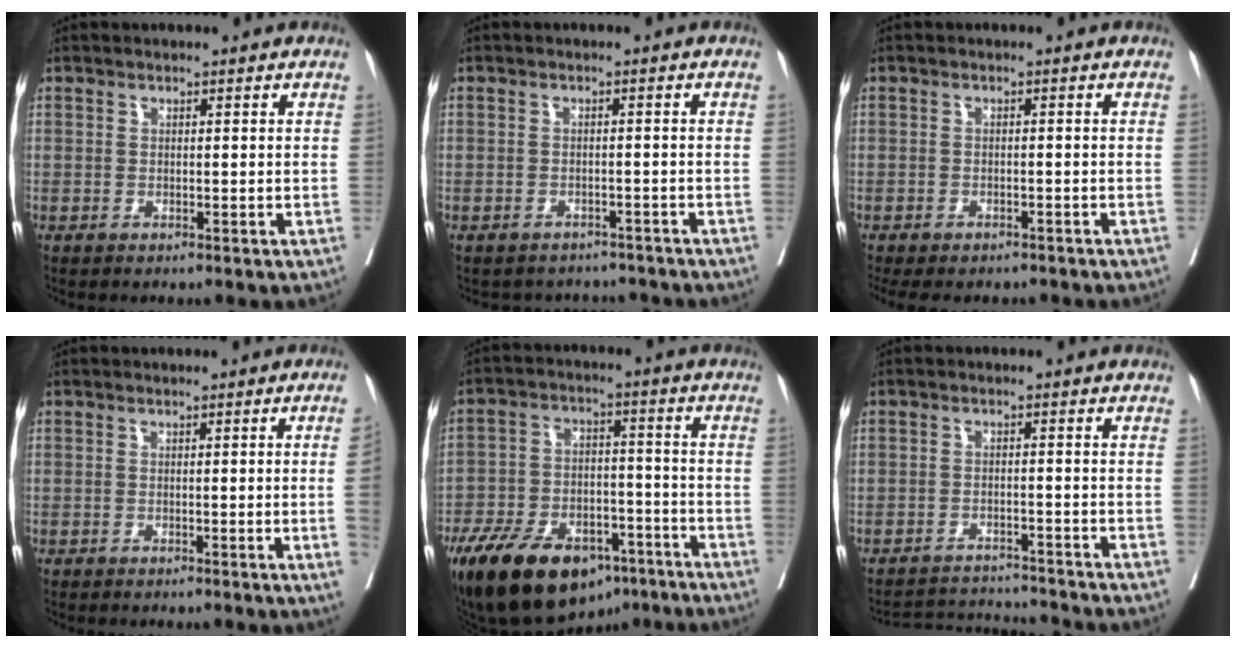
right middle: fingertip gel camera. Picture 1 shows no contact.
{"total": 5.6, "force": [-5.3, 1.8, -0.2], "torque": [0.009, 0.015, -0.060]}
{"total": 9.2, "force": [-8.2, 2.9, 3.2], "torque": [-0.051, -0.003, -0.099]}
{"total": 3.4, "force": [-0.4, -1.4, 3.1], "torque": [-0.044, -0.007, -0.001]}
{"total": 20.5, "force": [-13.4, 9.8, 12.0], "torque": [-0.229, -0.006, -0.221]}
{"total": 6.5, "force": [-6.4, -0.9, -0.6], "torque": [0.008, 0.003, -0.107]}